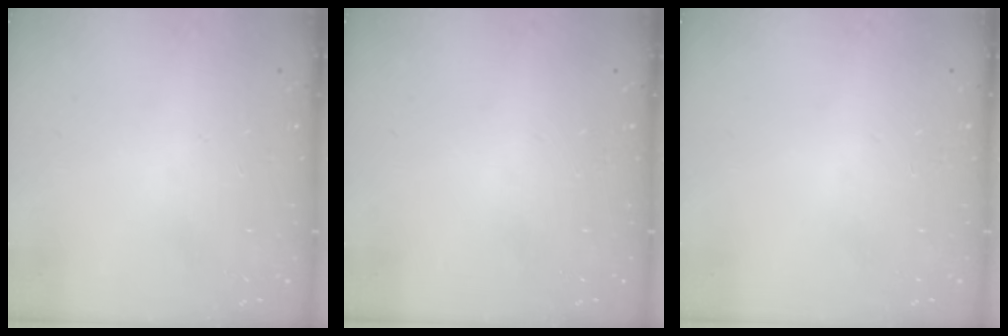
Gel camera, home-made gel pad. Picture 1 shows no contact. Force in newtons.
{"total": 0.0}
{"total": 0.0}